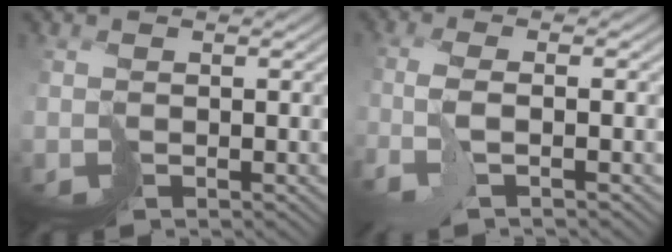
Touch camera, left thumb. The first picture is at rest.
{"total": 3.5, "force": [-1.2, 0.0, 3.3], "torque": [-0.060, 0.004, -0.038]}